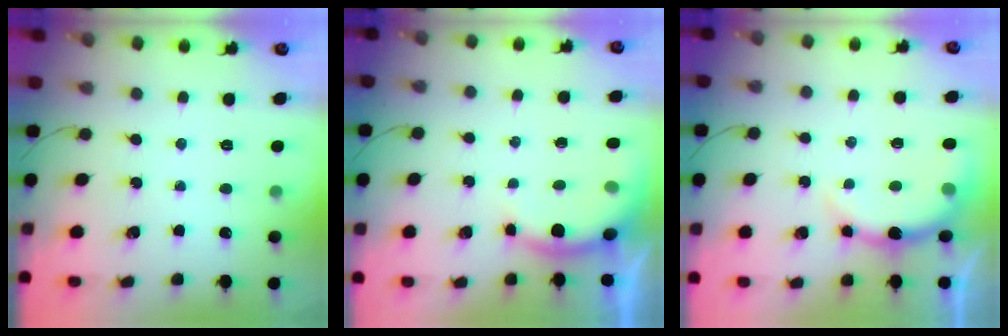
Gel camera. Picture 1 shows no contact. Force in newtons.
{"total": 5.2, "press": 5.2, "slide": 0.3}
{"total": 7.2, "press": 7.1, "slide": 1.3}